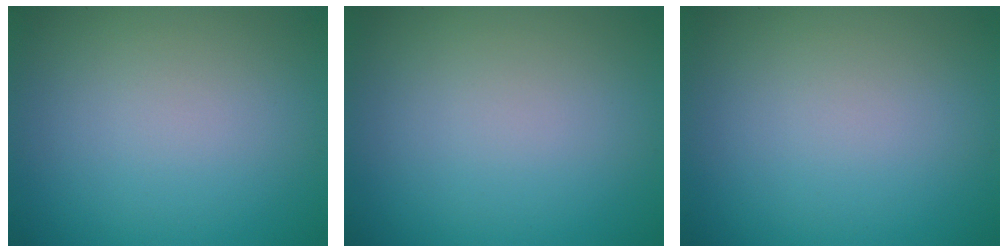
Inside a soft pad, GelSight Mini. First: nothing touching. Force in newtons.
{"total": 0.0}
{"total": 0.0}